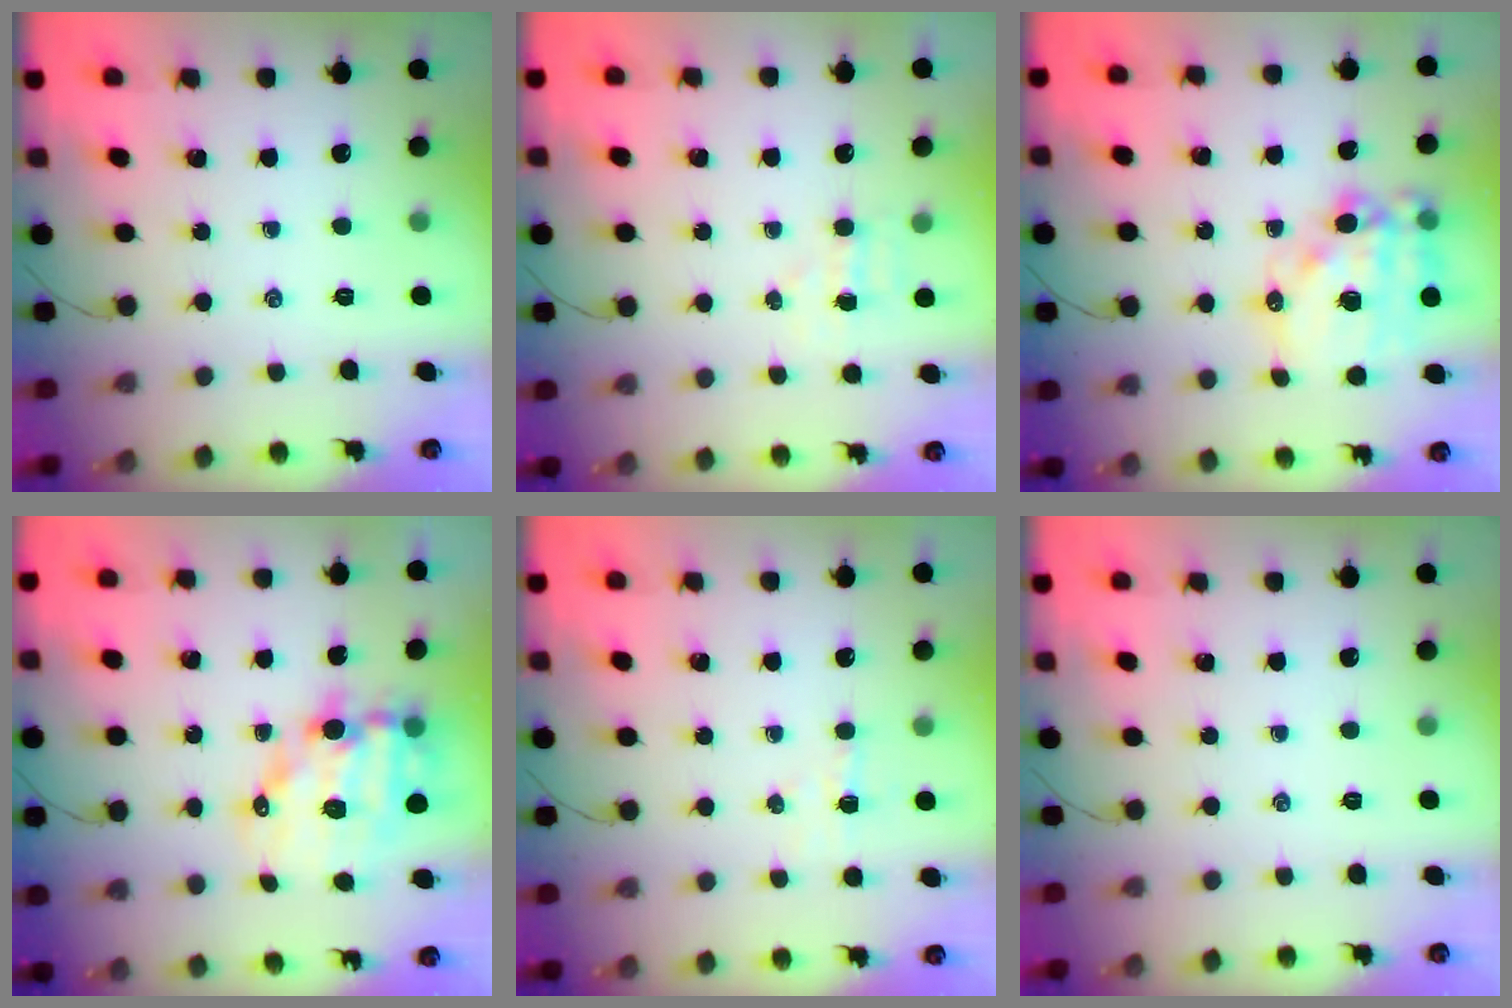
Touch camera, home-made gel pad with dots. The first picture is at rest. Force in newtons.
{"total": 3.5, "press": 3.3, "slide": 1.1}
{"total": 17.5, "press": 17.1, "slide": 4.0}
{"total": 12.6, "press": 12.2, "slide": 3.1}
{"total": 3.1, "press": 3.1, "slide": 0.6}
{"total": 0.0}